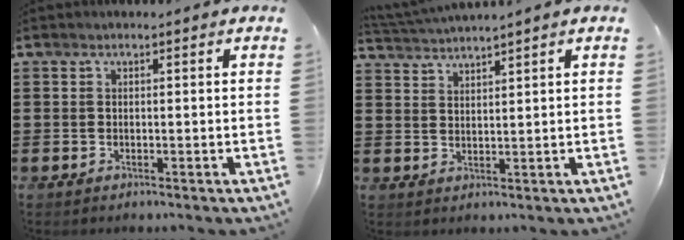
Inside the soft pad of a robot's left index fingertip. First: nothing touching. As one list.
[{"total": 2.4, "force": [2.3, -0.6, 0.1], "torque": [-0.009, -0.004, 0.044]}]